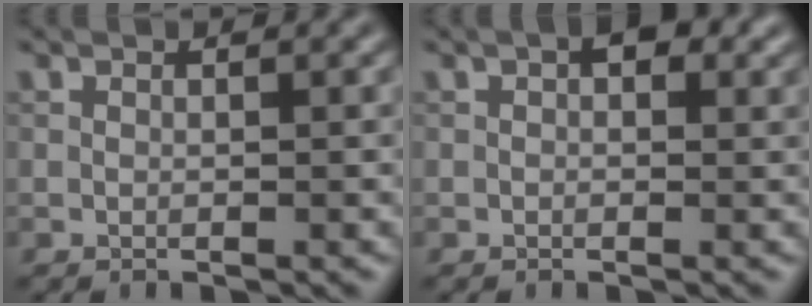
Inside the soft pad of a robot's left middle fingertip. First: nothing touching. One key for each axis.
{"total": 2.0, "fx": 0.7, "fy": 1.1, "fz": 1.6, "tx": -0.014, "ty": 0.004, "tz": 0.006}